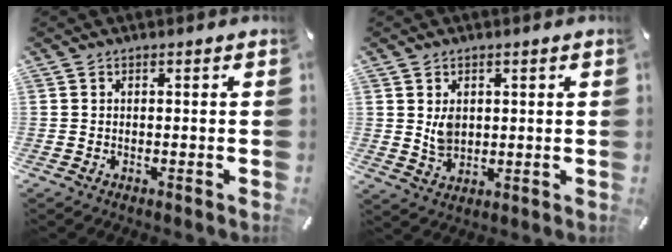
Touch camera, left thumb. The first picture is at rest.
{"total": 4.5, "force": [1.5, 3.6, 2.2], "torque": [-0.031, -0.003, 0.028]}